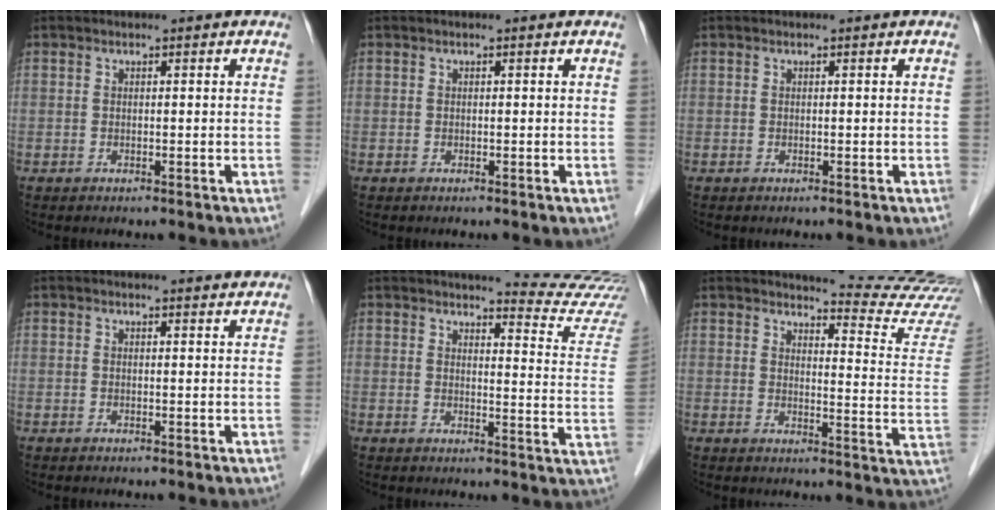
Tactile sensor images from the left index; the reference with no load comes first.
{"total": 0.0}
{"total": 0.0}
{"total": 2.2, "force": [2.2, 0.0, 0.1], "torque": [-0.008, -0.006, 0.020]}
{"total": 14.1, "force": [13.7, -0.9, 3.1], "torque": [-0.030, -0.116, 0.136]}
{"total": 16.1, "force": [15.9, -0.6, 2.7], "torque": [-0.025, -0.142, 0.162]}